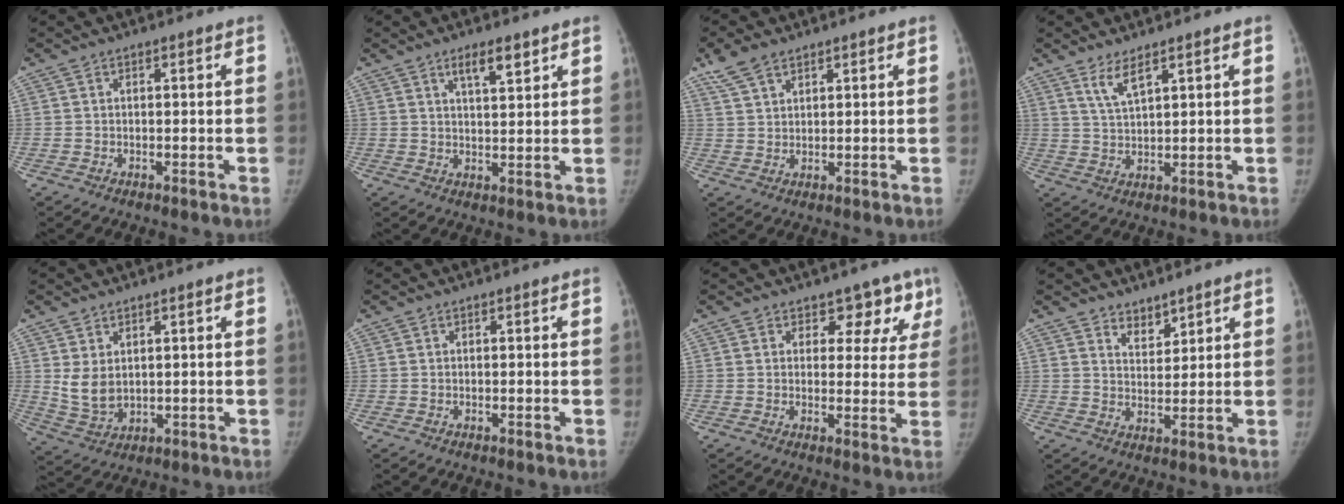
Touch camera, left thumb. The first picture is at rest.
{"total": 5.0, "force": [3.2, 1.4, 3.6], "torque": [-0.050, -0.022, 0.054]}
{"total": 5.4, "force": [3.8, 2.7, 2.7], "torque": [-0.045, -0.003, 0.082]}
{"total": 4.3, "force": [2.8, 0.9, 3.0], "torque": [-0.058, -0.022, 0.062]}
{"total": 5.8, "force": [1.5, 3.8, 4.1], "torque": [-0.070, -0.012, 0.045]}
{"total": 0.0}
{"total": 6.8, "force": [4.8, 4.4, 1.9], "torque": [0.019, -0.027, 0.047]}
{"total": 4.0, "force": [3.4, 1.8, 1.1], "torque": [0.002, -0.030, 0.063]}